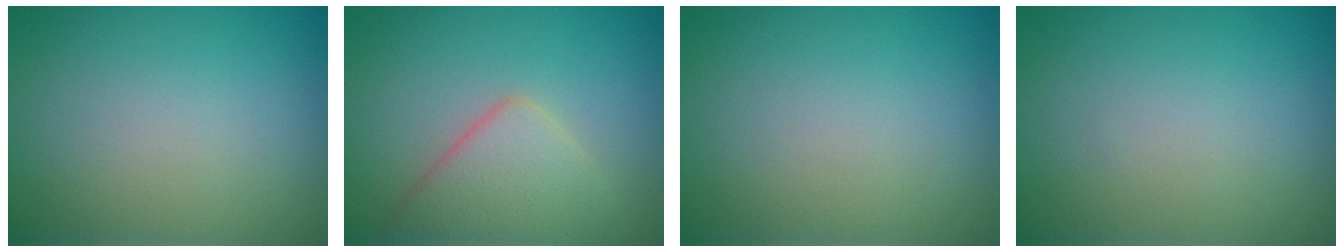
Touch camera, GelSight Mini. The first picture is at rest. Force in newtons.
{"total": 4.4, "press": 4.4, "slide": 0.2}
{"total": 0.0}
{"total": 0.0}